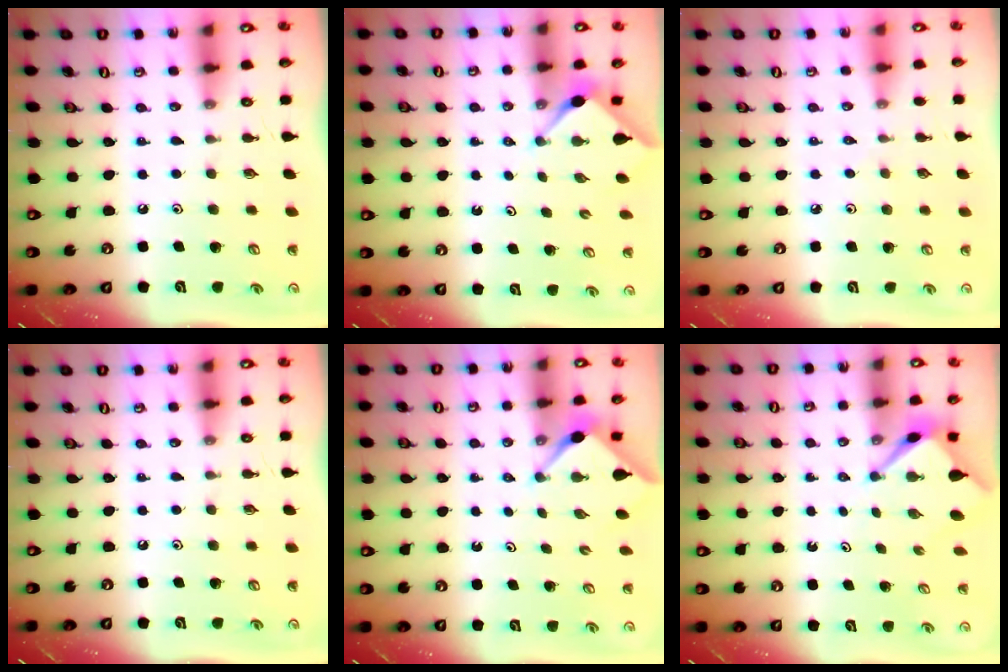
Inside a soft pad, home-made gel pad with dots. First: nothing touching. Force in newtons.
{"total": 2.9, "press": 2.9, "slide": 0.3}
{"total": 1.7, "press": 1.6, "slide": 0.4}
{"total": 0.0}
{"total": 3.0, "press": 2.9, "slide": 0.3}
{"total": 3.0, "press": 3.0, "slide": 0.2}